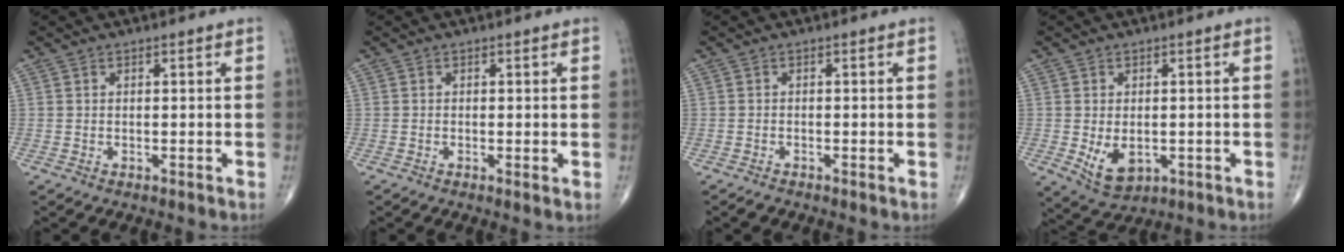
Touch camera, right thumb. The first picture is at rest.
{"total": 0.9, "force": [-0.1, 0.2, 0.8], "torque": [-0.019, -0.004, -0.004]}
{"total": 0.9, "force": [-0.7, 0.3, 0.5], "torque": [-0.011, -0.002, -0.015]}
{"total": 6.1, "force": [-1.1, 4.0, 4.5], "torque": [-0.065, -0.010, -0.003]}